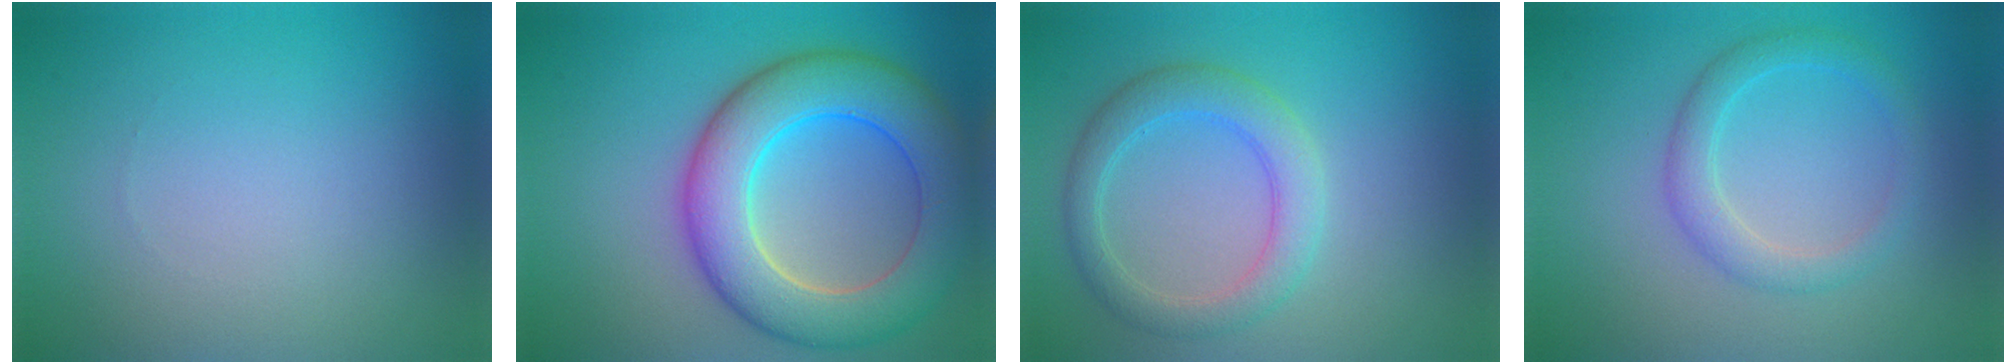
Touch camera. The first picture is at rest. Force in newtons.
{"total": 9.3, "press": 9.3, "slide": 0.6}
{"total": 3.7, "press": 3.7, "slide": 0.3}
{"total": 2.6, "press": 2.6, "slide": 0.1}